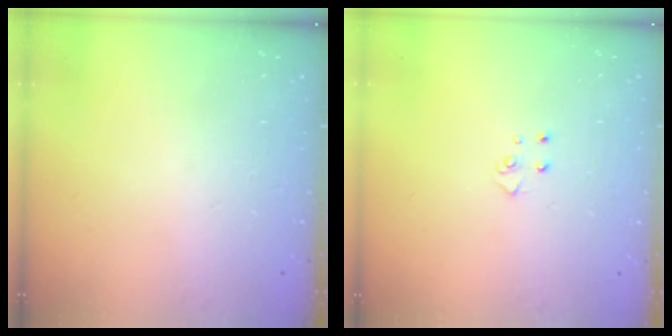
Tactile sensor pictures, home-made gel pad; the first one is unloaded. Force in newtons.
{"total": 4.5, "press": 4.4, "slide": 0.5}